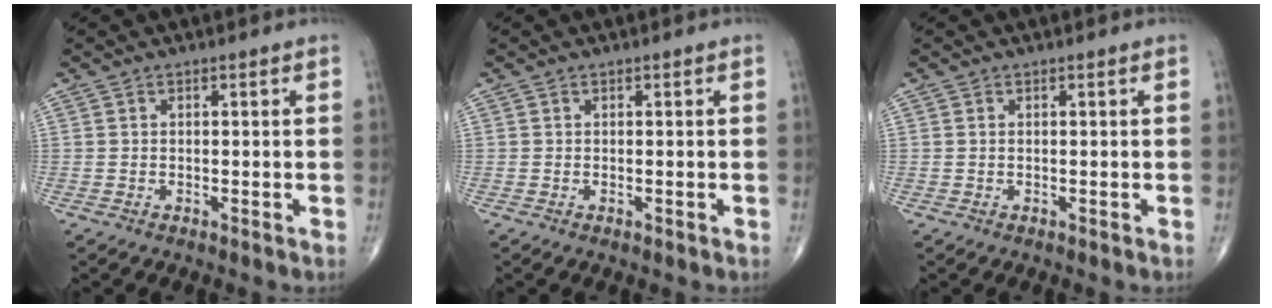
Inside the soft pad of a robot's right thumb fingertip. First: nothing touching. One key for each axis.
{"total": 0.0}
{"total": 0.0}